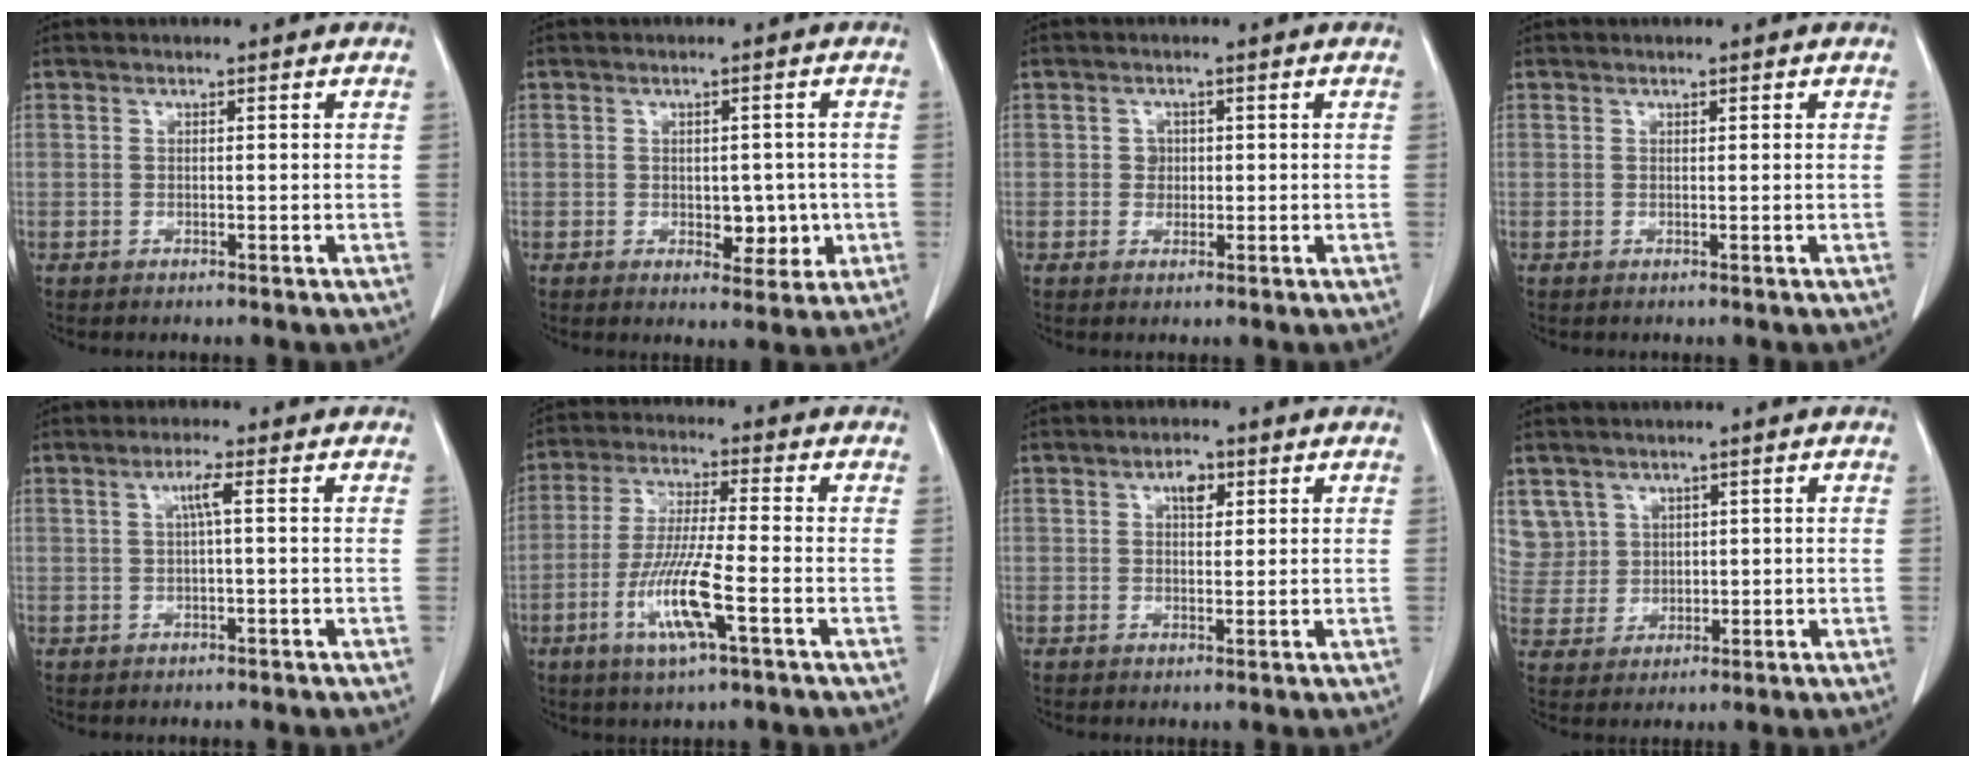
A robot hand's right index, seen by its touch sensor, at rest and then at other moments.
{"total": 4.6, "force": [-0.7, 2.8, 3.5], "torque": [-0.035, 0.001, -0.002]}
{"total": 1.7, "force": [0.1, 1.6, 0.5], "torque": [-0.005, 0.003, 0.001]}
{"total": 0.0}
{"total": 2.2, "force": [0.4, -0.3, 2.1], "torque": [-0.042, 0.003, 0.007]}
{"total": 10.3, "force": [-3.9, 0.4, 9.5], "torque": [-0.191, -0.015, -0.077]}
{"total": 2.7, "force": [1.2, 1.4, 2.0], "torque": [-0.032, 0.004, 0.019]}
{"total": 6.3, "force": [3.2, 5.4, -0.3], "torque": [0.008, 0.011, 0.076]}